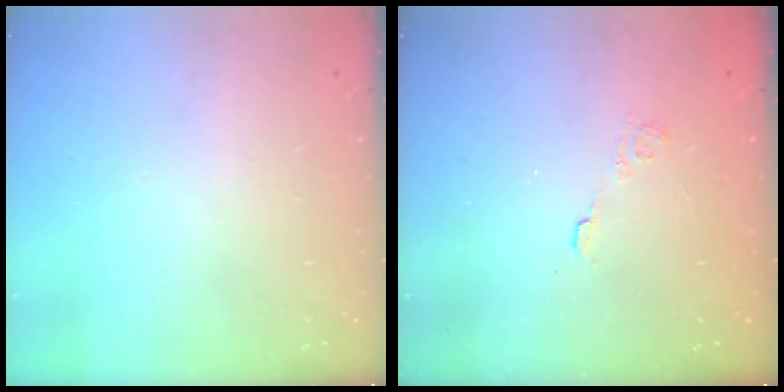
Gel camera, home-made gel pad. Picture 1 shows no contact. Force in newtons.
{"total": 2.6, "press": 2.2, "slide": 1.4}